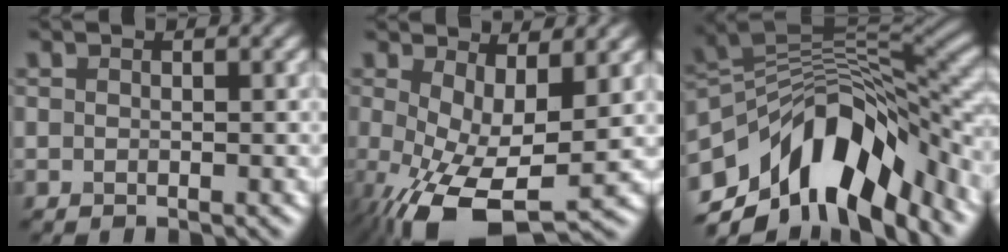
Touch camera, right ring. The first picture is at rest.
{"total": 9.0, "force": [-1.9, 4.1, 7.8], "torque": [-0.159, -0.025, -0.018]}
{"total": 12.5, "force": [-6.7, 6.5, 8.4], "torque": [-0.133, 0.013, -0.122]}